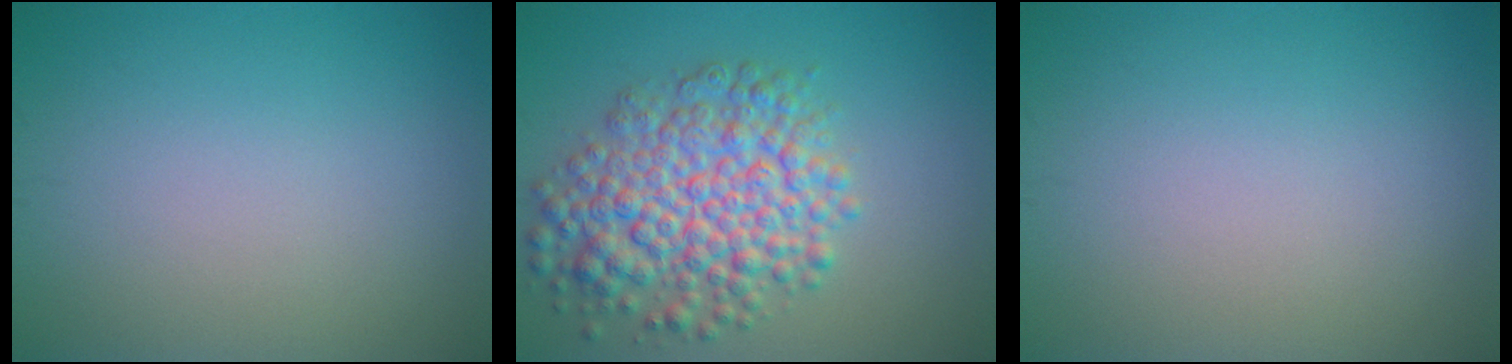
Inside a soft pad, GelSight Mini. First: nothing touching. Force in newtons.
{"total": 7.4, "press": 7.4, "slide": 0.2}
{"total": 0.0}